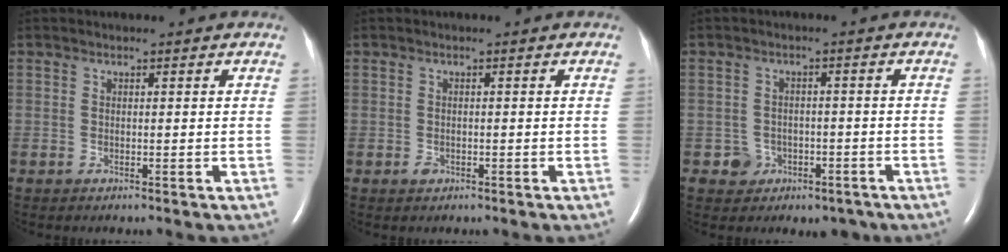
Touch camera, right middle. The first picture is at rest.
{"total": 0.8, "force": [-0.4, 0.6, 0.4], "torque": [-0.007, 0.001, -0.005]}
{"total": 4.0, "force": [-2.0, 3.5, 0.5], "torque": [0.000, 0.016, -0.019]}